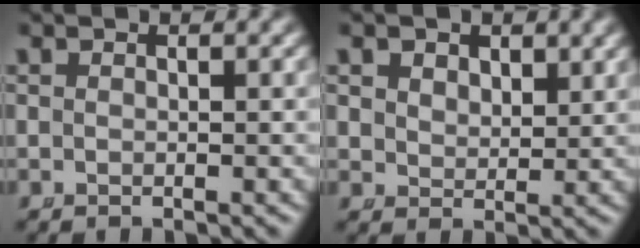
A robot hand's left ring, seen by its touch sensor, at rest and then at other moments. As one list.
[{"total": 2.5, "force": [1.7, 1.5, 1.0], "torque": [-0.022, -0.014, 0.044]}]